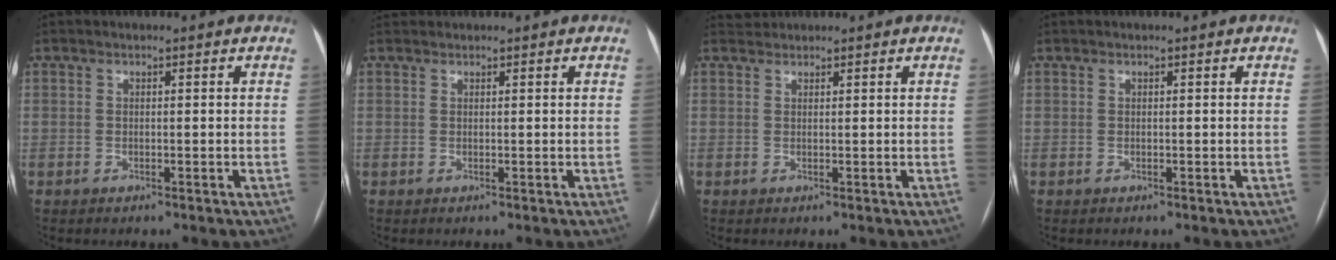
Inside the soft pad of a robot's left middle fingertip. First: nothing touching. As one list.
[{"total": 0.9, "force": [0.8, 0.2, -0.1], "torque": [-0.006, 0.018, 0.019]}, {"total": 1.3, "force": [1.2, 0.1, -0.4], "torque": [-0.003, 0.013, 0.025]}, {"total": 0.0}]